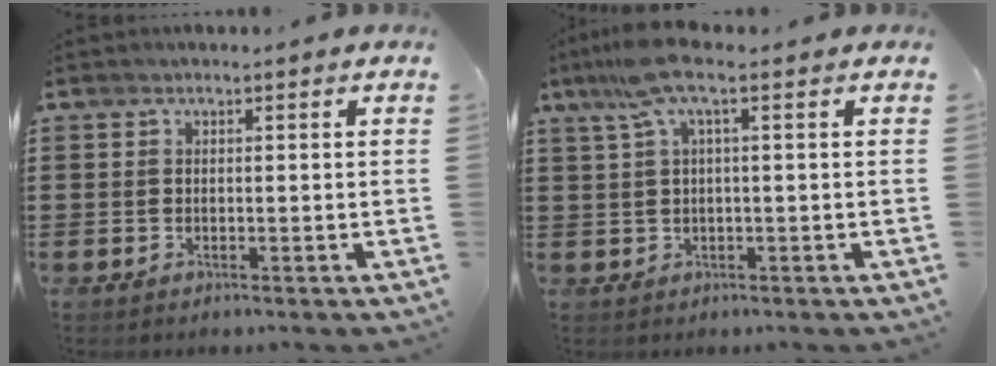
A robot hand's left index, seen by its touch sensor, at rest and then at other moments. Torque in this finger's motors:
{"motor_torque": [0.47, -0.47, 0.64, 0.21]}